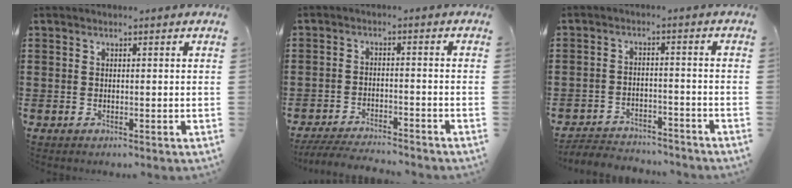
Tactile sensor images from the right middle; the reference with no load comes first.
{"total": 4.6, "force": [-4.4, 0.3, 1.1], "torque": [-0.023, -0.002, -0.090]}
{"total": 3.9, "force": [-3.8, 0.7, 0.1], "torque": [-0.006, 0.006, -0.084]}